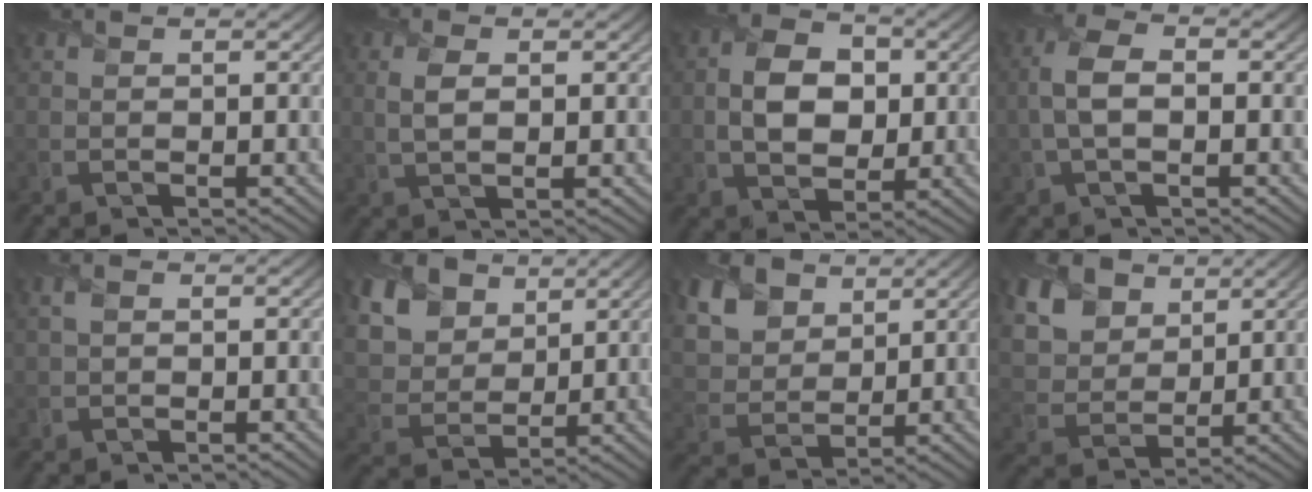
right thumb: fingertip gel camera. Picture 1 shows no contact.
{"total": 3.1, "force": [0.3, 1.4, 2.8], "torque": [-0.068, -0.004, 0.008]}
{"total": 7.6, "force": [0.1, 5.3, 5.4], "torque": [-0.105, 0.001, -0.002]}
{"total": 4.7, "force": [-0.3, 2.3, 4.1], "torque": [-0.099, 0.003, -0.010]}
{"total": 1.7, "force": [0.3, 1.1, 1.3], "torque": [-0.035, 0.003, 0.005]}
{"total": 13.3, "force": [7.0, 9.0, 6.9], "torque": [-0.205, 0.014, 0.139]}
{"total": 10.2, "force": [5.3, 6.8, 5.6], "torque": [-0.171, 0.008, 0.102]}
{"total": 11.5, "force": [6.0, 7.7, 6.1], "torque": [-0.192, 0.006, 0.120]}